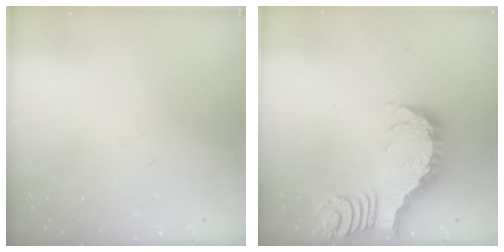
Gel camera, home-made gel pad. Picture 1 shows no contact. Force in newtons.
{"total": 3.1, "press": 3.0, "slide": 0.5}